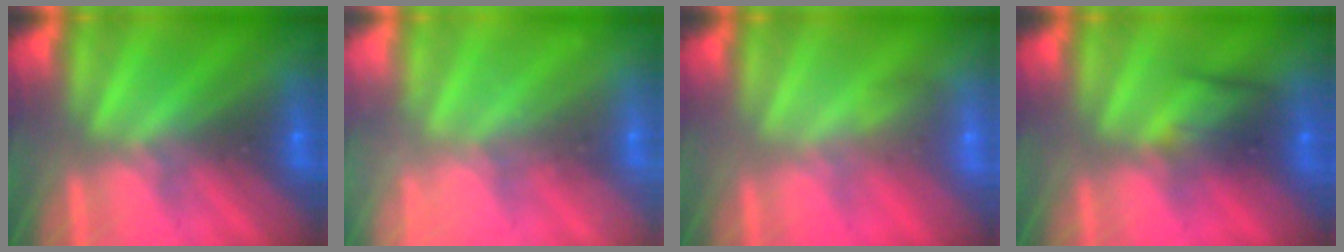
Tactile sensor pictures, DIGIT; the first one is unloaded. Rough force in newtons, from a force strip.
{"total": 2.2}
{"total": 2.8}
{"total": 2.4}